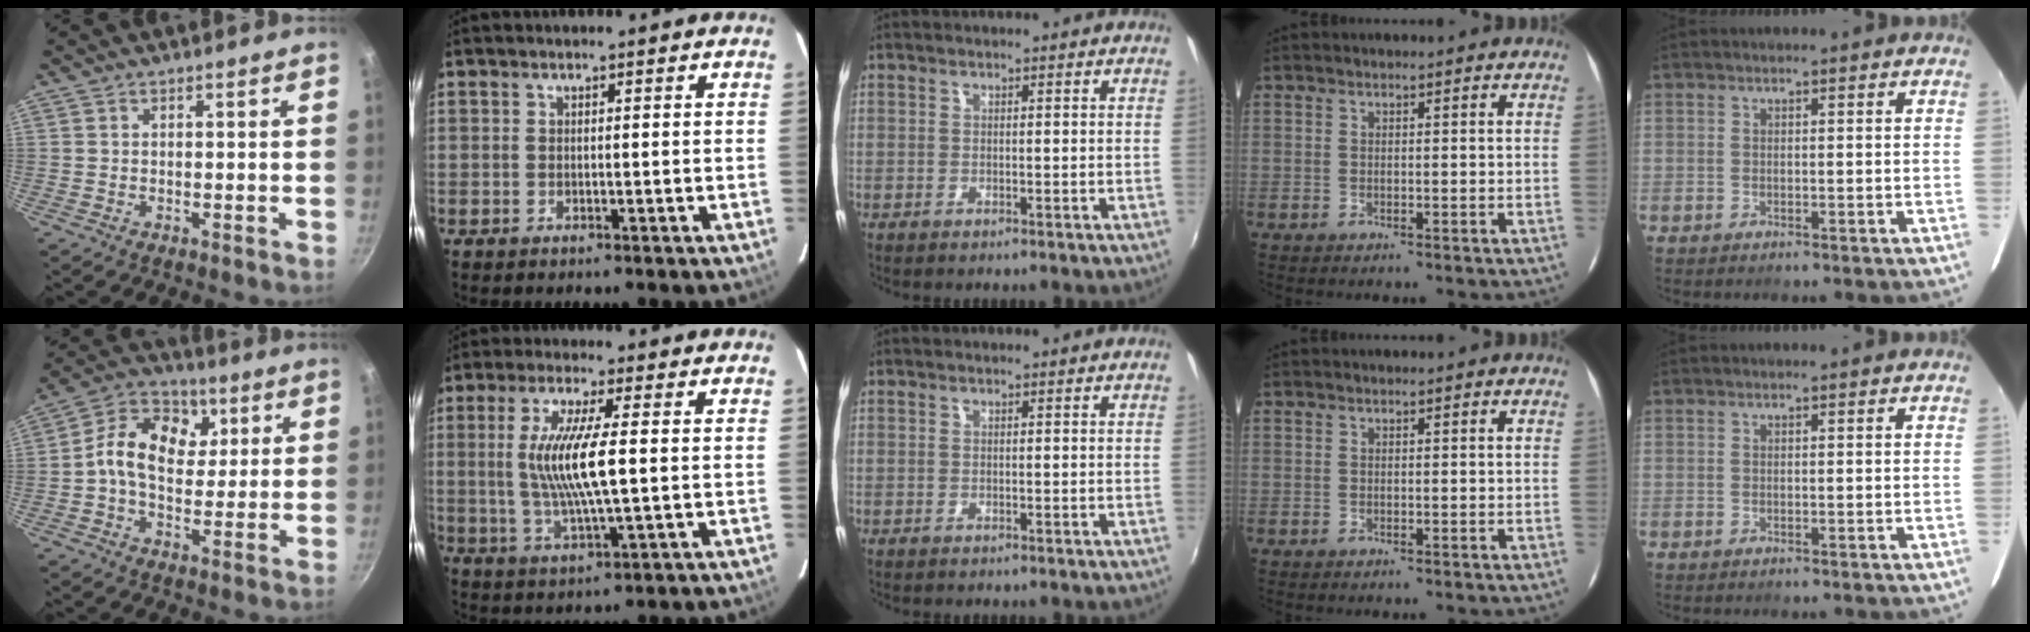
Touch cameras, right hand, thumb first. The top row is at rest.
{"thumb": {"total": 12.5, "force": [2.3, 9.2, 8.1], "torque": [-0.109, 0.004, 0.016]}, "index": {"total": 11.3, "force": [0.6, 1.6, 11.1], "torque": [-0.217, -0.007, 0.016]}}